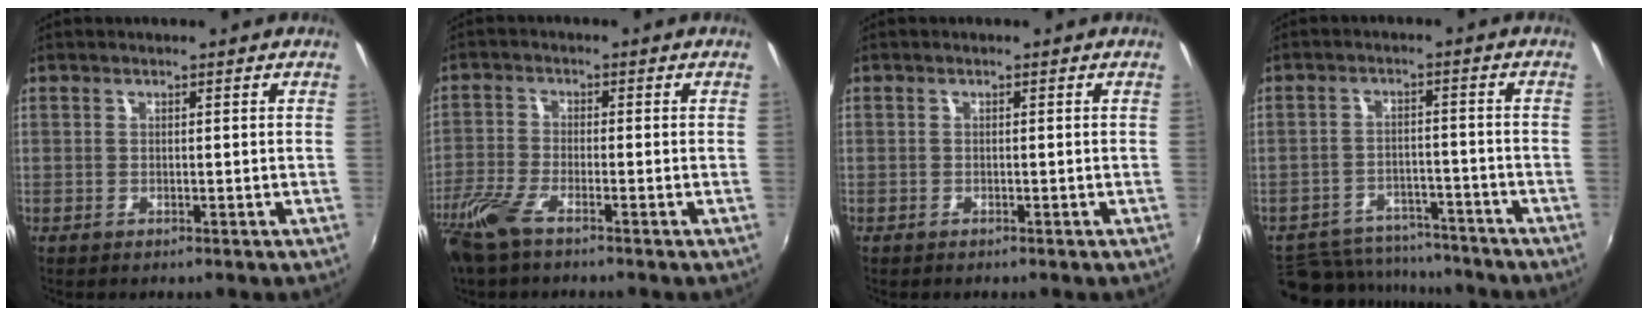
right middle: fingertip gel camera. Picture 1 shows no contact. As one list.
[{"total": 7.6, "force": [-5.4, 1.8, 5.1], "torque": [-0.130, -0.017, -0.113]}, {"total": 0.7, "force": [-0.5, 0.5, -0.1], "torque": [-0.002, 0.002, -0.009]}, {"total": 15.2, "force": [-12.6, 6.6, 5.1], "torque": [-0.130, 0.010, -0.169]}]